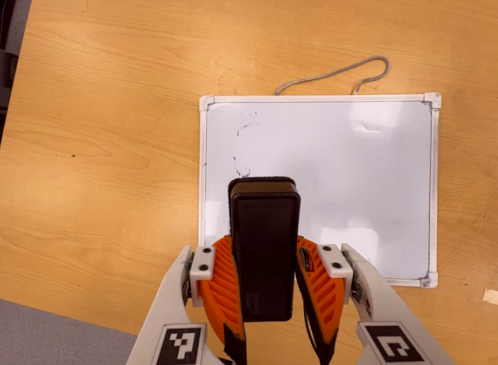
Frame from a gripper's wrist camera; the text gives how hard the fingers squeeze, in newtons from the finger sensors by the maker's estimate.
{"total": 7.6, "left": 6.7, "right": 8.6}